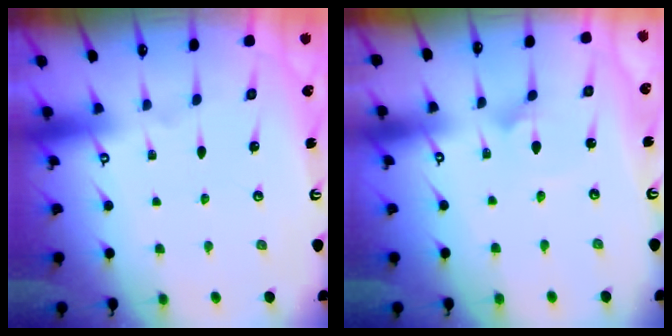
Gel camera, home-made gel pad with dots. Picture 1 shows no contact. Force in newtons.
{"total": 1.5, "press": 1.5, "slide": 0.1}